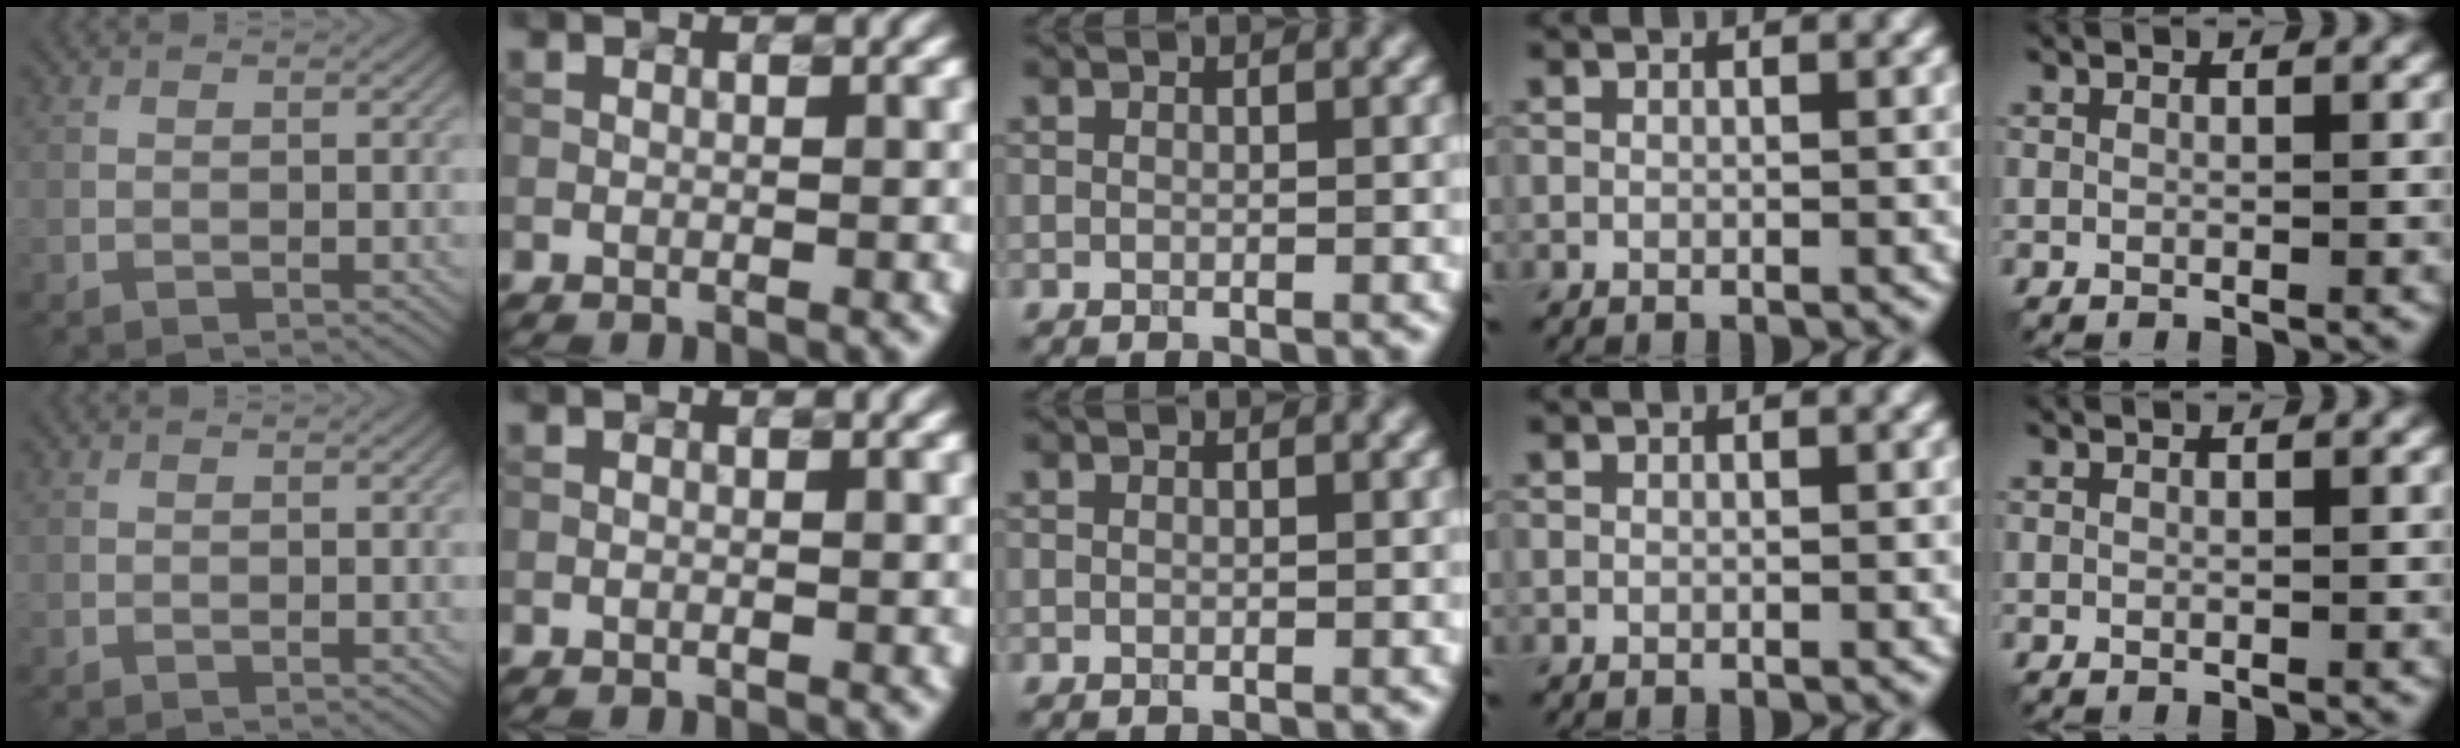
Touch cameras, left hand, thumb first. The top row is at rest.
{}